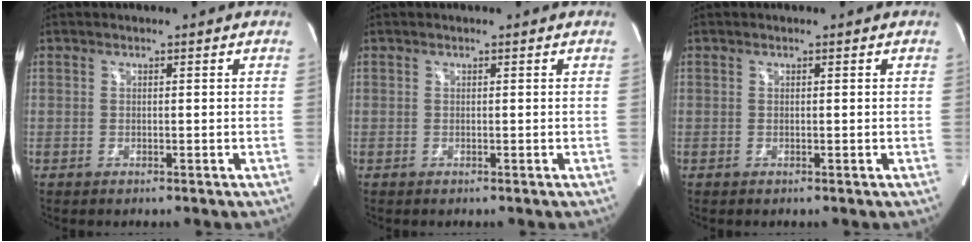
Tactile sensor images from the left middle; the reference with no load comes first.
{"total": 0.0}
{"total": 0.0}